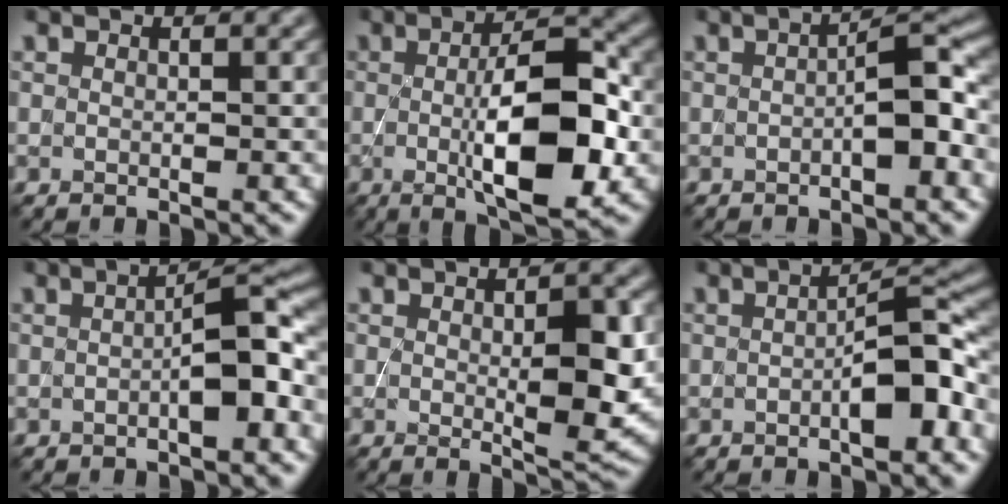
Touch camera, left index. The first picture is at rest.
{"total": 9.3, "force": [-0.8, 3.0, 8.8], "torque": [-0.138, -0.003, -0.010]}
{"total": 3.6, "force": [-0.6, 0.7, 3.4], "torque": [-0.052, 0.016, -0.012]}
{"total": 4.2, "force": [-0.6, 0.8, 4.1], "torque": [-0.063, 0.017, -0.012]}
{"total": 5.4, "force": [0.1, 1.7, 5.2], "torque": [-0.076, -0.006, 0.007]}
{"total": 4.7, "force": [-1.0, 1.2, 4.4], "torque": [-0.069, 0.013, -0.018]}